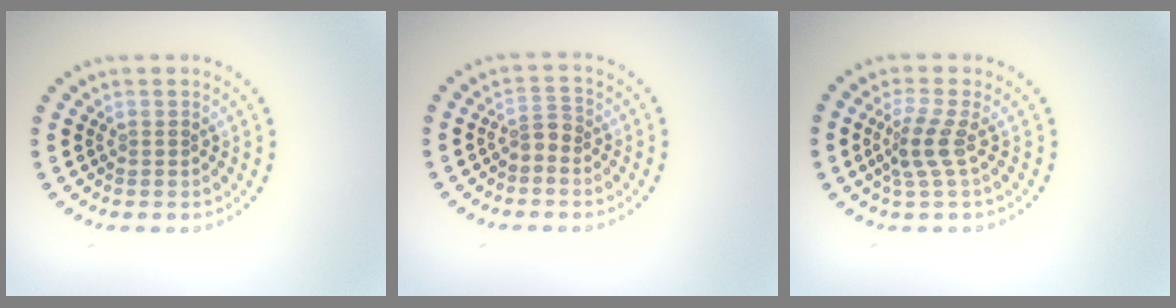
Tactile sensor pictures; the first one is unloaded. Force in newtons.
{"total": 1.6, "press": 1.3, "slide": 0.9}
{"total": 2.4, "press": 1.8, "slide": 1.5}